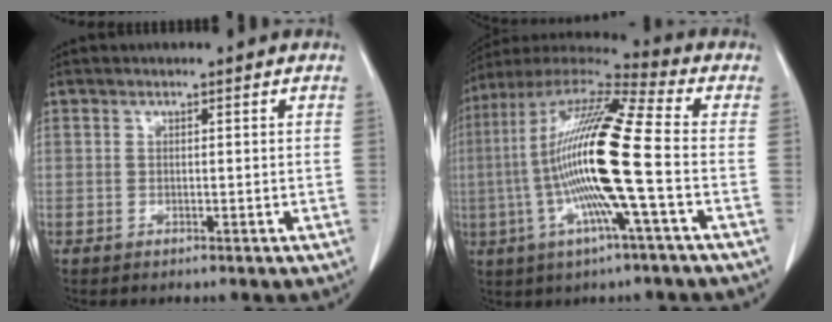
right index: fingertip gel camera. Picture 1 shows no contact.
{"total": 18.9, "force": [-2.5, 0.4, 18.7], "torque": [-0.368, 0.000, -0.062]}